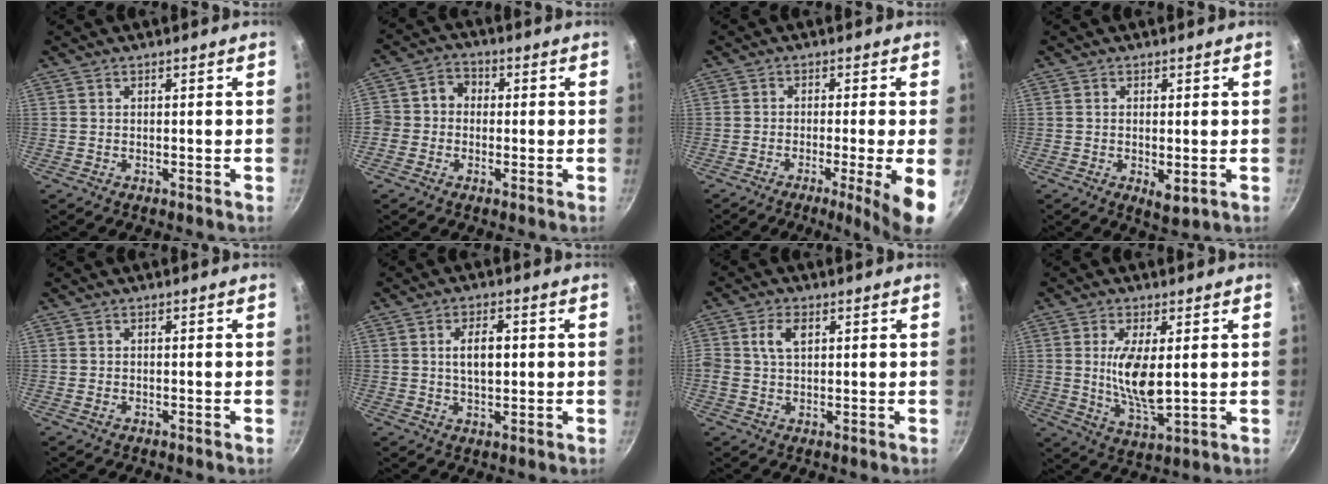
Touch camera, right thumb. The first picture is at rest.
{"total": 5.2, "force": [-0.6, 4.7, 2.1], "torque": [-0.005, 0.013, -0.027]}
{"total": 8.4, "force": [-2.8, 0.2, 8.0], "torque": [-0.116, 0.003, -0.042]}
{"total": 3.4, "force": [-0.5, 1.3, 3.1], "torque": [-0.051, -0.014, -0.006]}
{"total": 0.8, "force": [-0.4, 0.5, 0.5], "torque": [-0.010, 0.001, -0.009]}
{"total": 5.9, "force": [0.6, 3.0, 5.0], "torque": [-0.072, 0.006, 0.010]}
{"total": 5.1, "force": [1.5, 3.1, 3.8], "torque": [-0.062, 0.003, 0.025]}
{"total": 10.0, "force": [1.2, 3.7, 9.2], "torque": [-0.175, -0.018, 0.027]}